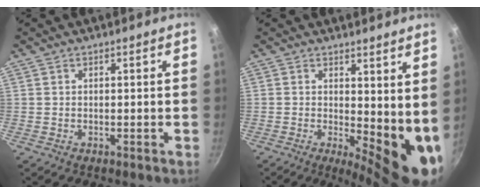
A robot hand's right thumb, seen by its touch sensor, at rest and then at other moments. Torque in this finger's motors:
{"motor_torque": [-0.24, 1.37, 1.66, -0.14, 0.06]}